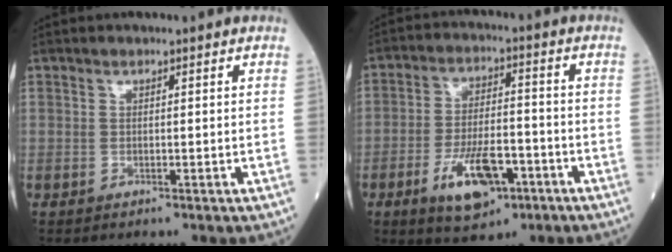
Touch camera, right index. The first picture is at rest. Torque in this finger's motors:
{"motor_torque": [0.34, -0.16, 0.18, 0.10]}